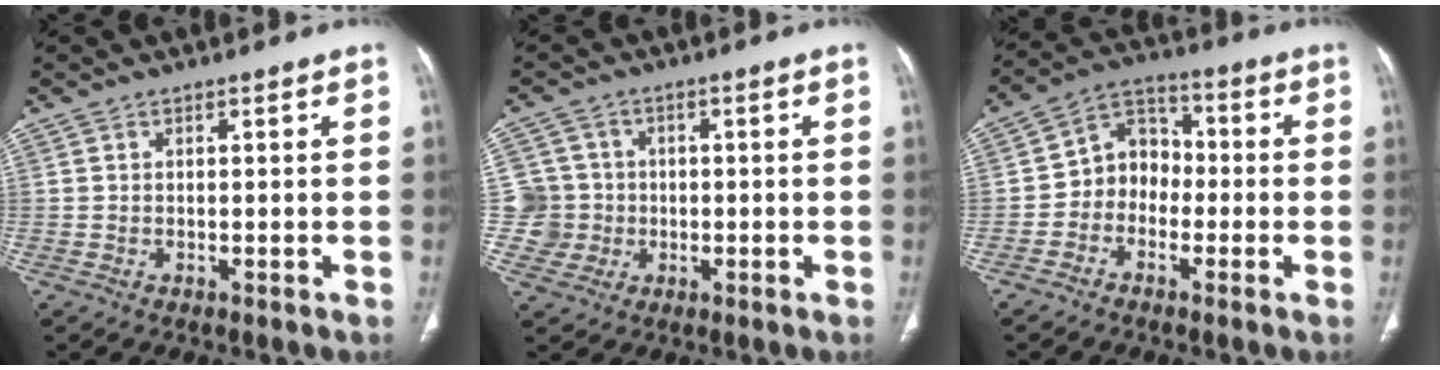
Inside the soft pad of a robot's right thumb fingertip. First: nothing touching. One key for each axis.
{"total": 6.8, "fx": -0.4, "fy": 6.8, "fz": 0.1, "tx": 0.026, "ty": 0.013, "tz": -0.010}
{"total": 8.1, "fx": -1.9, "fy": 6.8, "fz": 3.9, "tx": -0.028, "ty": 0.038, "tz": -0.051}